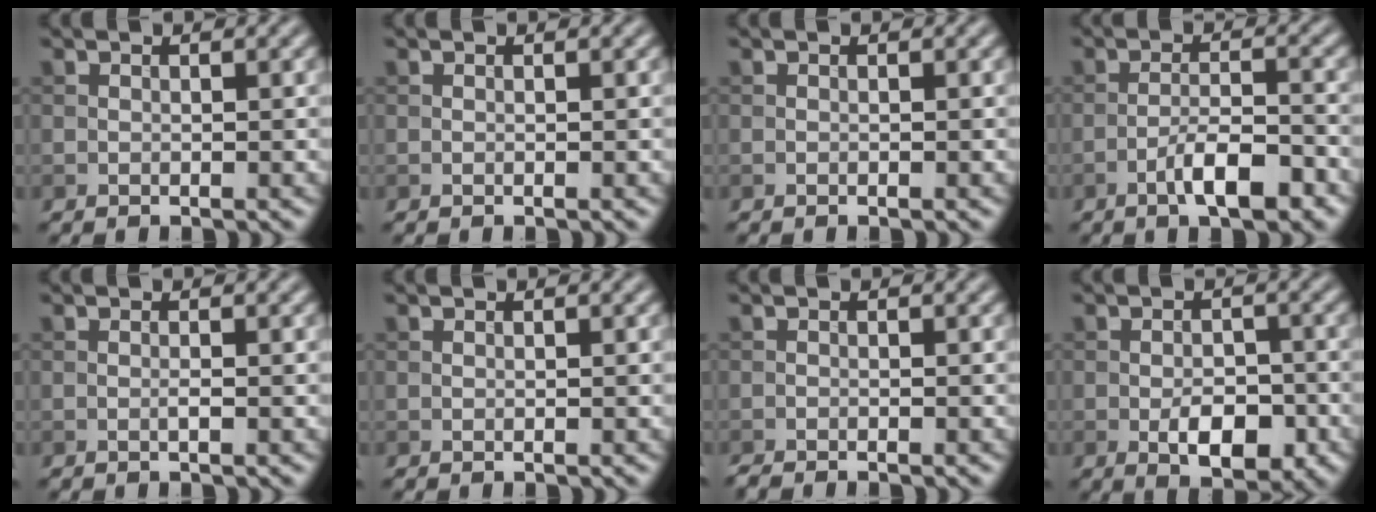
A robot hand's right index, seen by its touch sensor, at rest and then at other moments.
{"total": 0.0}
{"total": 0.0}
{"total": 5.0, "force": [-2.8, 1.3, 3.9], "torque": [-0.068, 0.007, -0.047]}
{"total": 0.6, "force": [-0.2, 0.0, 0.5], "torque": [-0.011, 0.000, -0.005]}
{"total": 0.0}
{"total": 1.2, "force": [-1.2, 0.0, 0.4], "torque": [-0.010, -0.003, -0.023]}
{"total": 4.8, "force": [-1.8, 2.5, 3.6], "torque": [-0.053, -0.003, -0.027]}